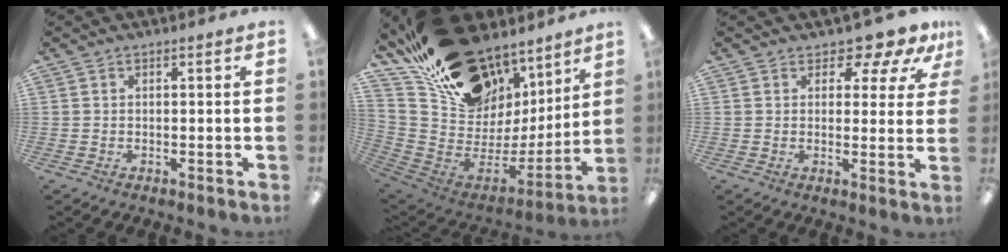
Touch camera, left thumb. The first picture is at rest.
{"total": 24.3, "force": [17.1, 14.0, 10.2], "torque": [-0.165, -0.113, 0.331]}
{"total": 7.6, "force": [6.2, 3.1, 3.1], "torque": [-0.046, -0.043, 0.109]}